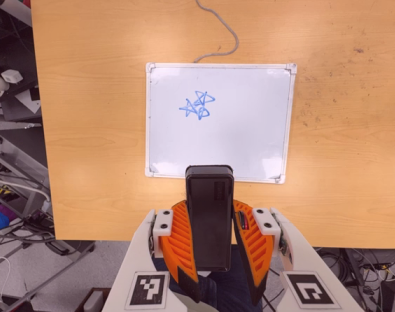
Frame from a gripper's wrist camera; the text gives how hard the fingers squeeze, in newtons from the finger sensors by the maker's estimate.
{"total": 10.0, "left": 7.9, "right": 12.1}